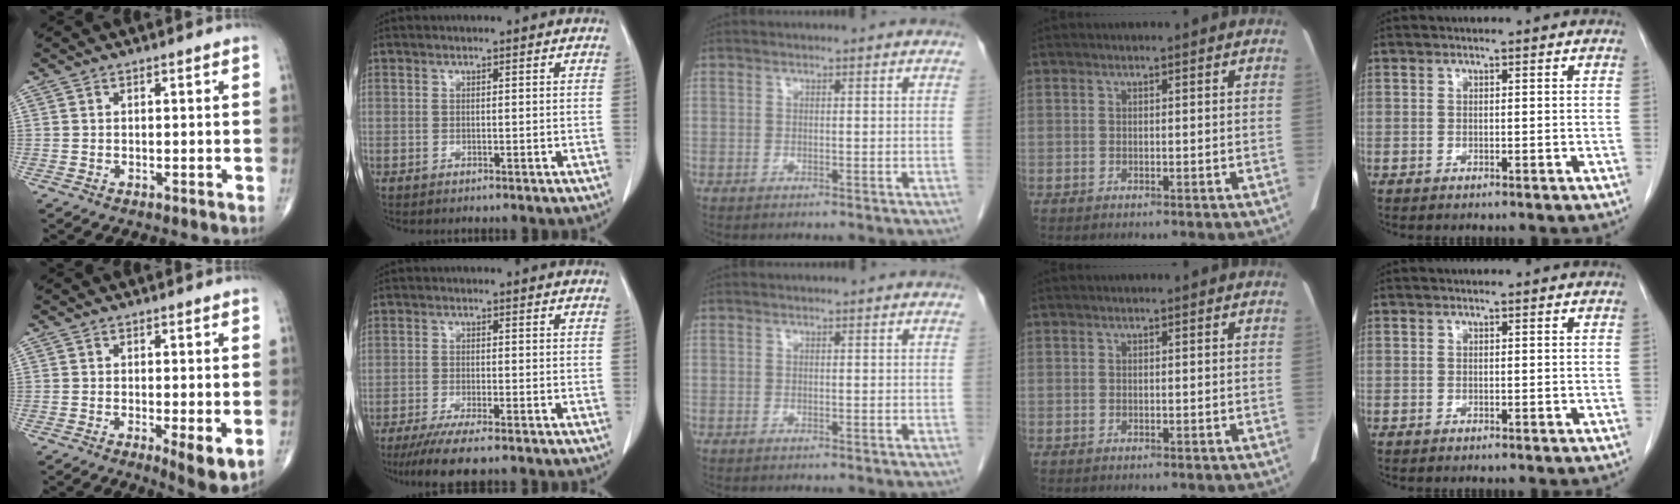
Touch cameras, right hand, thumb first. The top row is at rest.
{"thumb": {"total": 5.6, "force": [-1.0, 1.6, 5.2], "torque": [-0.080, -0.018, -0.015]}, "index": {"total": 6.8, "force": [-5.3, 0.3, 4.3], "torque": [-0.068, -0.017, -0.085]}}